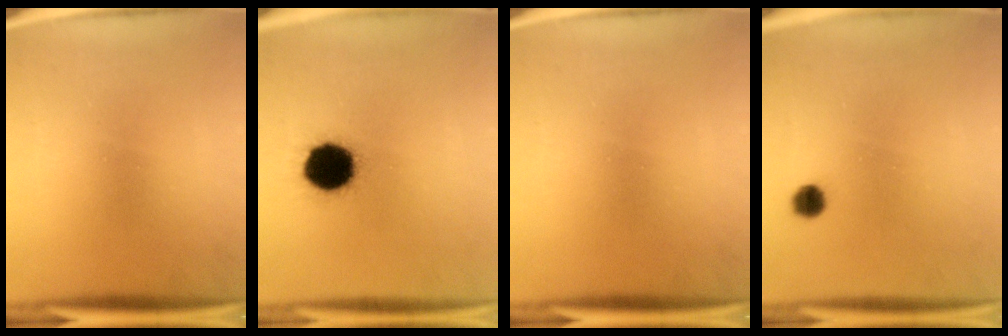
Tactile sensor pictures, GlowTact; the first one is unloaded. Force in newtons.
{"total": 16.3}
{"total": 0.0}
{"total": 2.6}